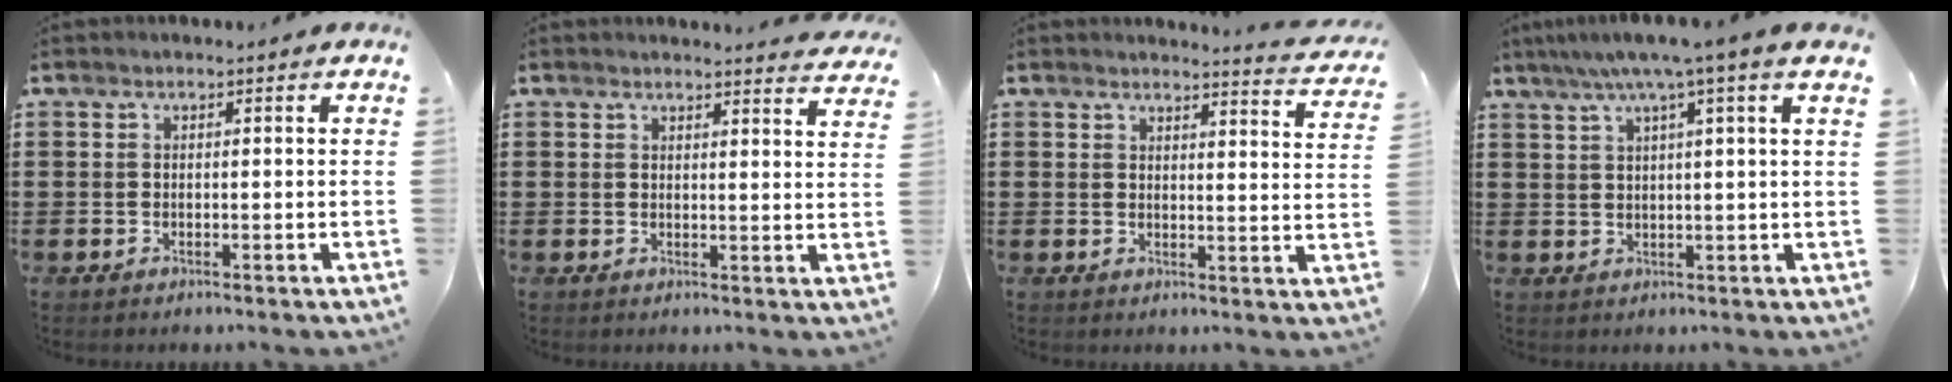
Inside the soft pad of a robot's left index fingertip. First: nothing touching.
{"total": 2.7, "force": [2.6, -0.3, 0.3], "torque": [-0.007, -0.014, 0.048]}
{"total": 2.9, "force": [2.9, -0.3, 0.6], "torque": [-0.017, -0.020, 0.048]}
{"total": 5.3, "force": [3.4, -0.8, 4.0], "torque": [-0.088, -0.005, 0.055]}